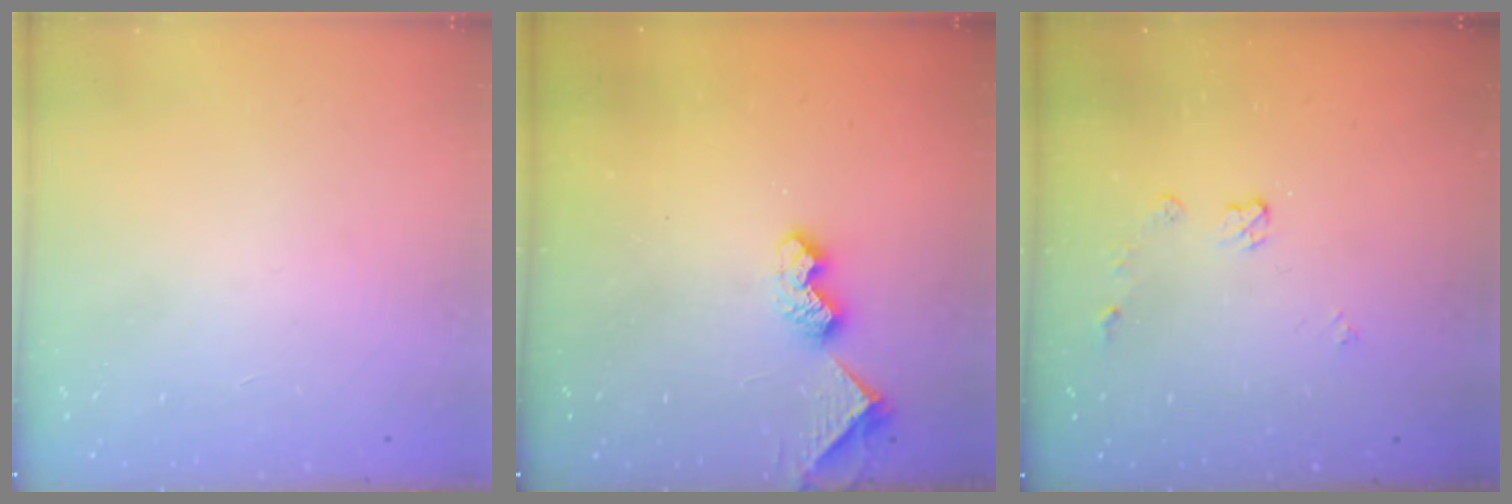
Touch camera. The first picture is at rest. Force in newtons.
{"total": 8.3, "press": 8.3, "slide": 0.6}
{"total": 5.3, "press": 5.3, "slide": 0.1}